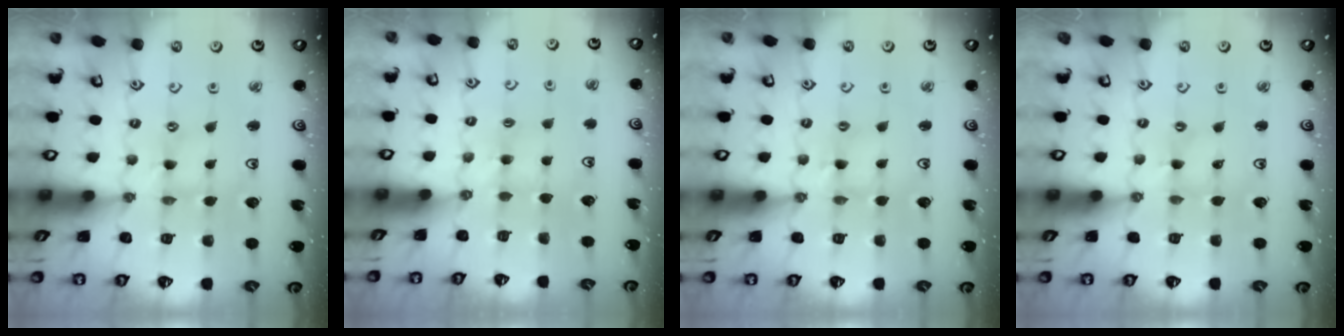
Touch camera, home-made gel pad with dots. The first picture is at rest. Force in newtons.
{"total": 3.9, "press": 3.9, "slide": 0.4}
{"total": 4.3, "press": 4.3, "slide": 0.5}
{"total": 0.0}